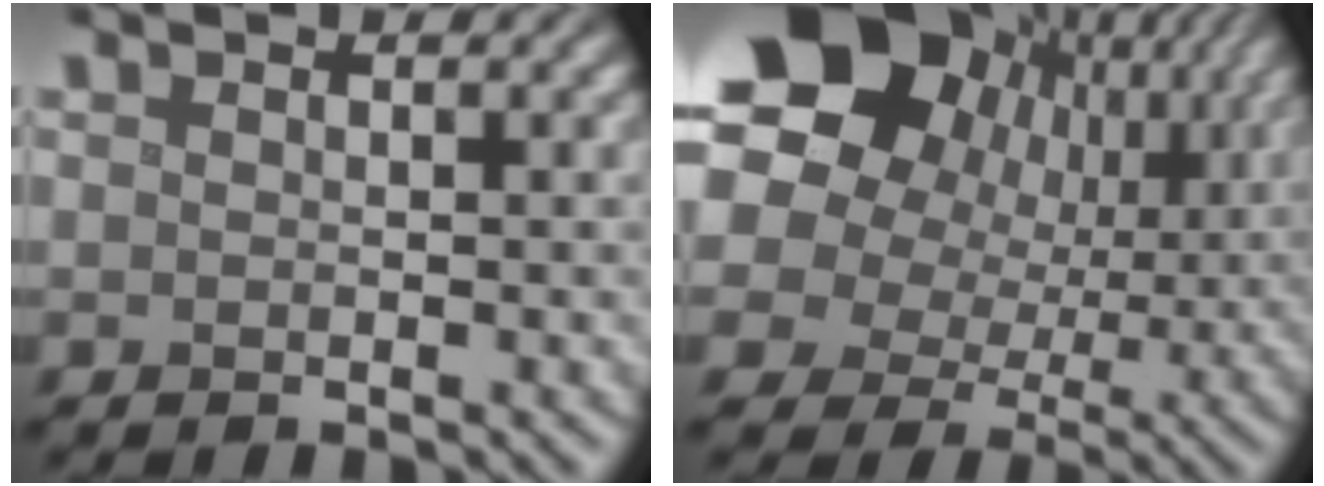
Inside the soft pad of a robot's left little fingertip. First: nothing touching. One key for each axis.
{"total": 22.0, "fx": 7.5, "fy": 17.5, "fz": 10.9, "tx": -0.225, "ty": 0.046, "tz": 0.078}